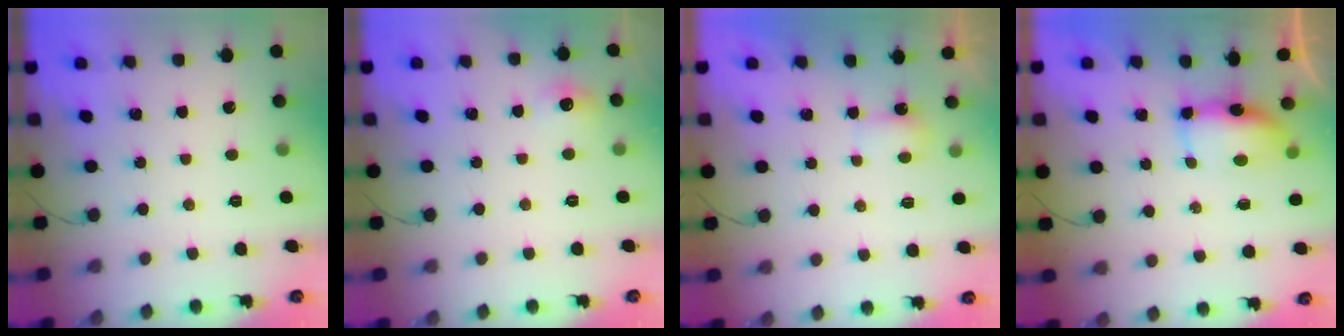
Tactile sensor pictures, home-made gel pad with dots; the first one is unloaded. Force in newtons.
{"total": 5.2, "press": 5.0, "slide": 1.3}
{"total": 3.5, "press": 3.3, "slide": 1.2}
{"total": 13.2, "press": 8.8, "slide": 9.9}